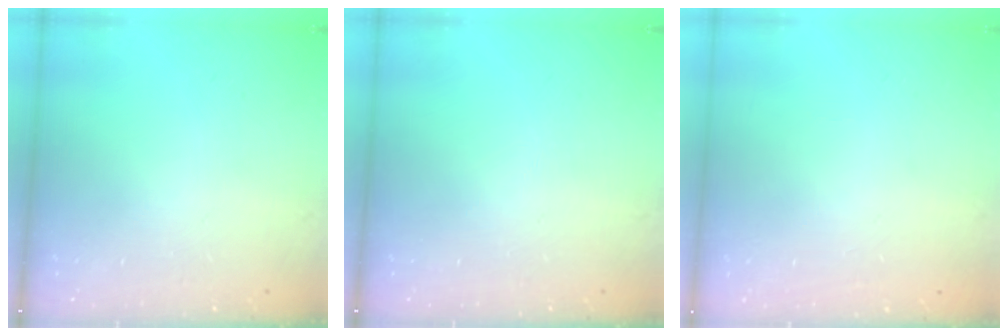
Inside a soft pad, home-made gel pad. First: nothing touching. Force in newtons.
{"total": 0.0}
{"total": 0.0}